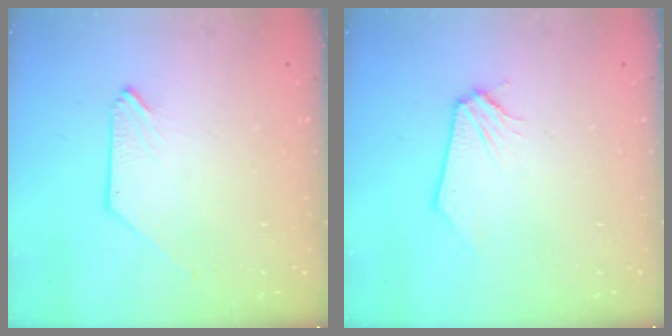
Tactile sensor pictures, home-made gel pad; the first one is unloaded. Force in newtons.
{"total": 0.0}